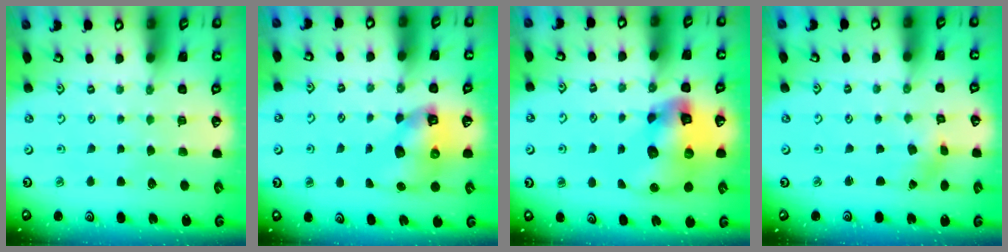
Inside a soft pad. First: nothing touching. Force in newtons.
{"total": 8.1, "press": 8.0, "slide": 1.4}
{"total": 14.8, "press": 14.7, "slide": 1.9}
{"total": 2.2, "press": 2.1, "slide": 0.6}